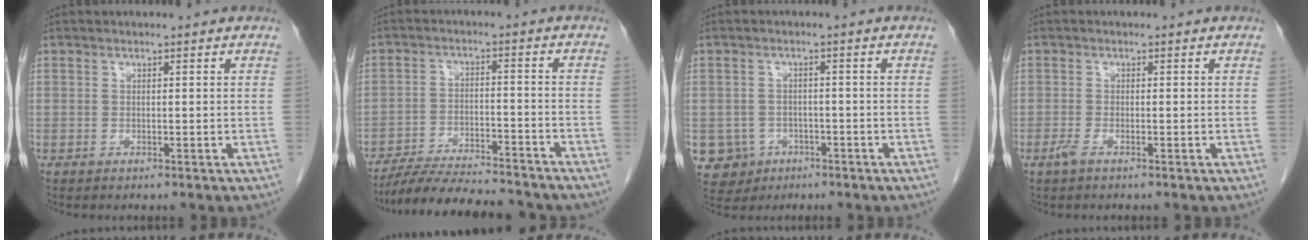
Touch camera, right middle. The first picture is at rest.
{"total": 15.4, "force": [-13.9, 2.1, 6.3], "torque": [-0.107, -0.010, -0.210]}
{"total": 5.7, "force": [-2.5, 5.1, 0.6], "torque": [-0.016, 0.008, -0.032]}
{"total": 1.4, "force": [-0.9, 0.2, 1.1], "torque": [-0.028, -0.003, -0.021]}